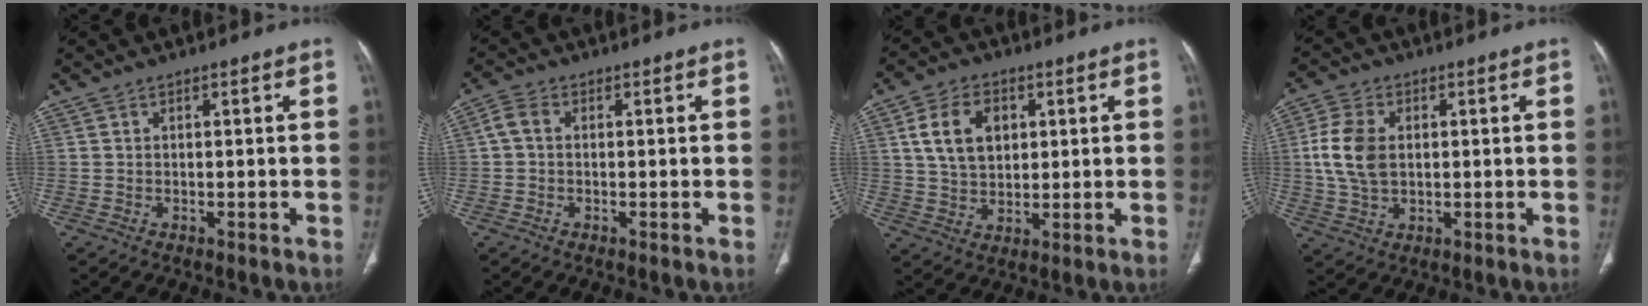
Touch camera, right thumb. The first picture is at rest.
{"total": 2.8, "force": [0.1, 2.0, 2.0], "torque": [-0.042, 0.009, -0.004]}
{"total": 10.0, "force": [2.9, 6.9, 6.6], "torque": [-0.097, -0.006, 0.055]}
{"total": 9.0, "force": [1.0, 6.0, 6.7], "torque": [-0.139, 0.003, 0.024]}